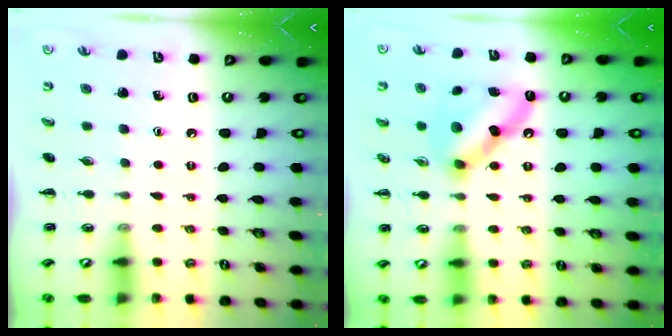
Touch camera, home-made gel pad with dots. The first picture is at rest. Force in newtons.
{"total": 11.7, "press": 11.7, "slide": 1.2}